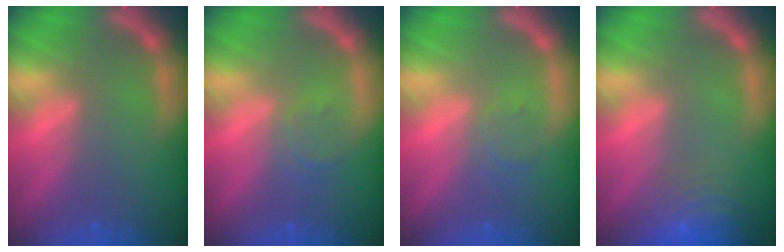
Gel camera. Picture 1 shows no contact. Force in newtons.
{"total": 1.9}
{"total": 1.5}
{"total": 9.5}